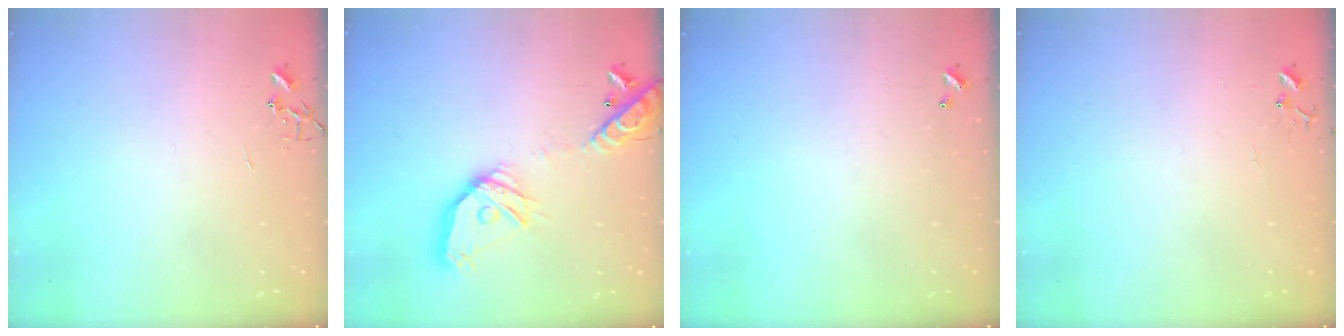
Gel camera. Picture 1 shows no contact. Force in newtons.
{"total": 18.8, "press": 18.6, "slide": 3.0}
{"total": 0.0}
{"total": 5.6, "press": 5.6, "slide": 0.4}